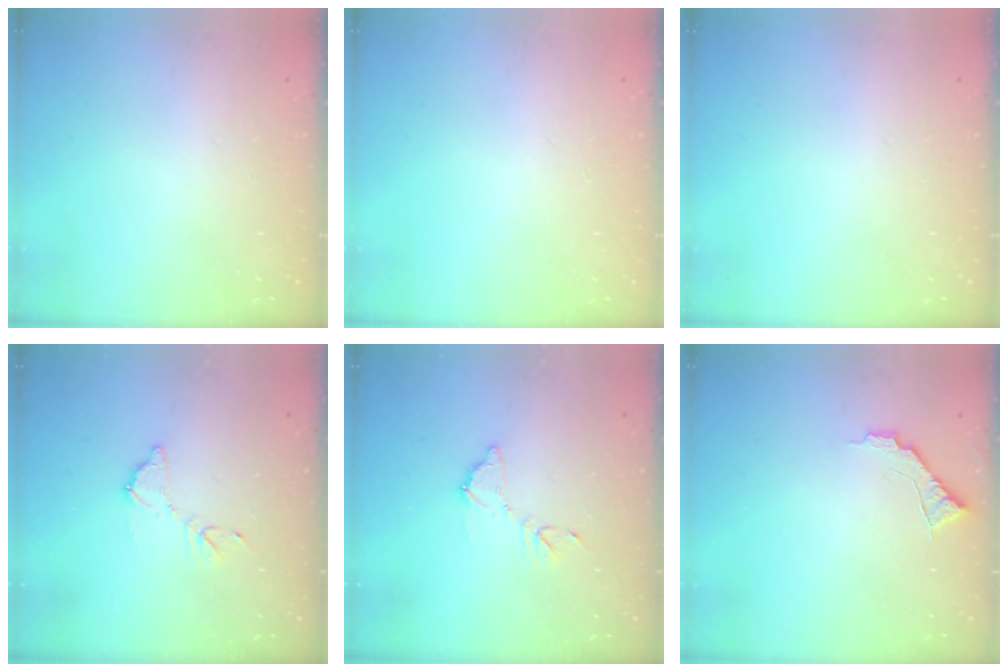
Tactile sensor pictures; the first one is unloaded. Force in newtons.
{"total": 0.0}
{"total": 0.0}
{"total": 9.5, "press": 9.5, "slide": 0.4}
{"total": 9.5, "press": 9.5, "slide": 0.4}
{"total": 6.6, "press": 6.5, "slide": 0.5}